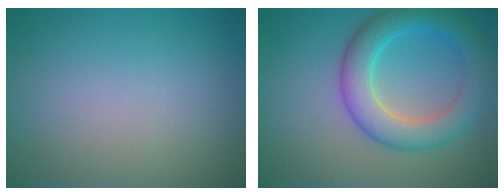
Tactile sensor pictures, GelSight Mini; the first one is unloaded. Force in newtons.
{"total": 6.0, "press": 6.0, "slide": 0.1}